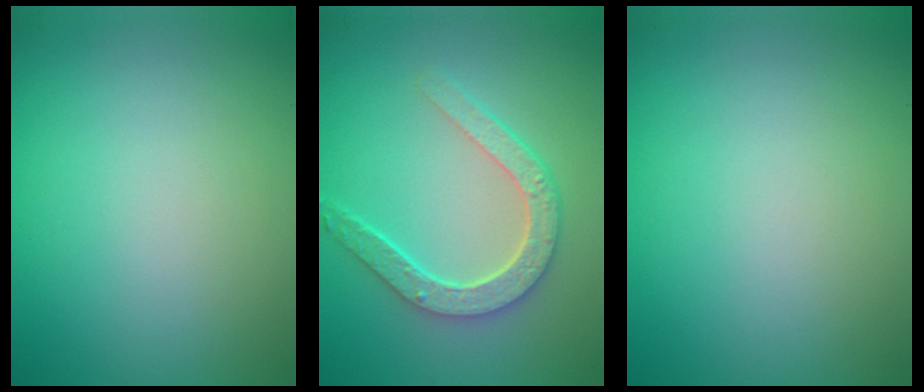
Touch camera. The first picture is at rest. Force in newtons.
{"total": 4.7, "press": 3.6, "slide": 3.0}
{"total": 0.0}